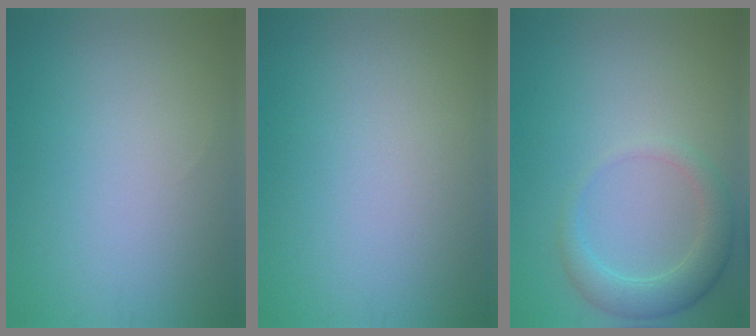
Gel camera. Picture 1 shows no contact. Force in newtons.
{"total": 0.0}
{"total": 2.4, "press": 2.4, "slide": 0.4}